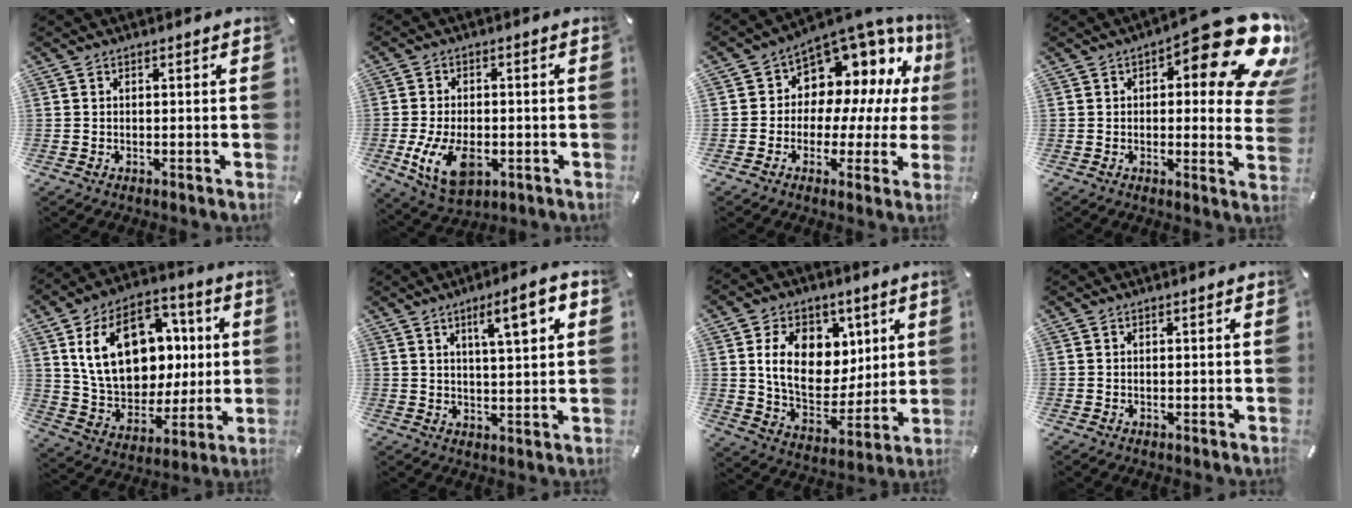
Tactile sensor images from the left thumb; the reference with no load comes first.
{"total": 11.0, "force": [-2.8, 6.8, 8.1], "torque": [-0.163, -0.006, -0.050]}
{"total": 9.0, "force": [5.0, 6.8, 3.3], "torque": [-0.059, -0.066, 0.094]}
{"total": 20.2, "force": [9.9, 7.3, 16.0], "torque": [-0.204, -0.074, 0.159]}
{"total": 20.6, "force": [4.4, 15.3, 13.0], "torque": [-0.234, -0.004, 0.085]}
{"total": 10.0, "force": [4.4, 2.4, 8.6], "torque": [-0.126, -0.014, 0.064]}
{"total": 14.9, "force": [5.1, 11.4, 8.2], "torque": [-0.127, -0.014, 0.099]}
{"total": 0.0}